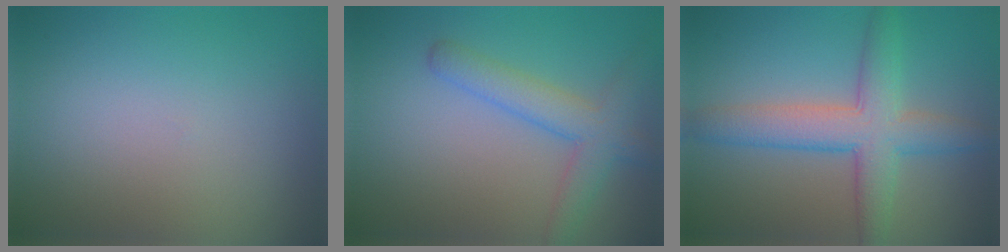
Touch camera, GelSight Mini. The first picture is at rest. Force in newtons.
{"total": 4.2, "press": 4.2, "slide": 0.1}
{"total": 6.1, "press": 6.1, "slide": 0.2}